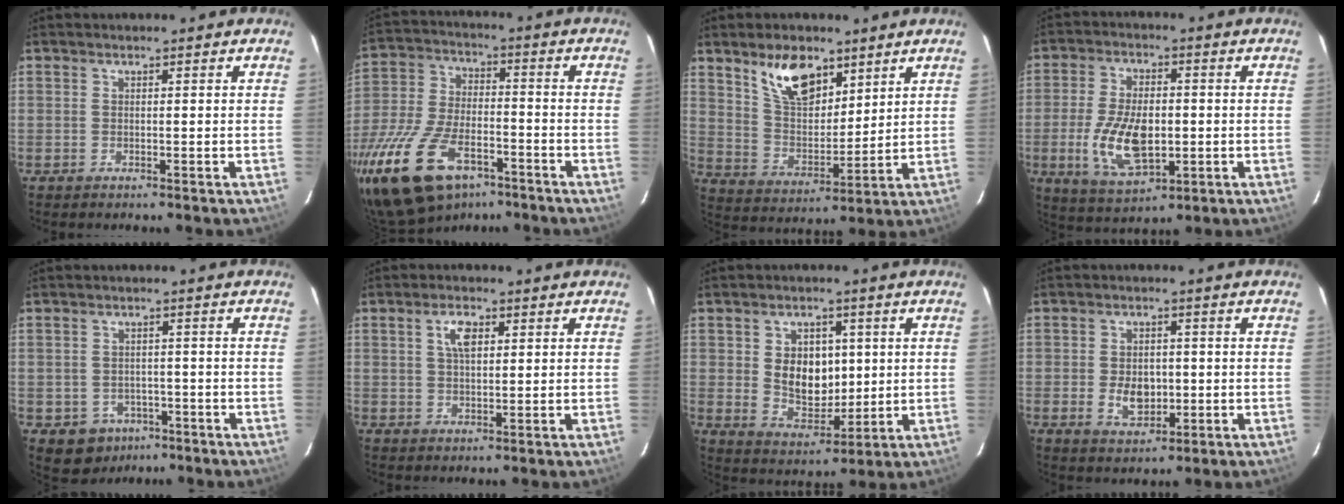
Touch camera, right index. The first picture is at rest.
{"total": 20.3, "force": [-12.6, 10.7, 11.8], "torque": [-0.259, -0.021, -0.219]}
{"total": 11.8, "force": [7.5, 6.0, 7.0], "torque": [-0.120, 0.007, 0.145]}
{"total": 12.8, "force": [-2.3, 6.7, 10.6], "torque": [-0.215, -0.008, -0.035]}
{"total": 6.5, "force": [-3.4, 5.3, 1.5], "torque": [-0.041, 0.014, -0.034]}
{"total": 4.1, "force": [1.5, 2.0, 3.3], "torque": [-0.061, 0.009, 0.029]}
{"total": 9.5, "force": [1.4, 7.0, 6.3], "torque": [-0.114, 0.003, 0.040]}
{"total": 6.0, "force": [-1.1, 4.3, 4.1], "torque": [-0.081, 0.000, -0.011]}